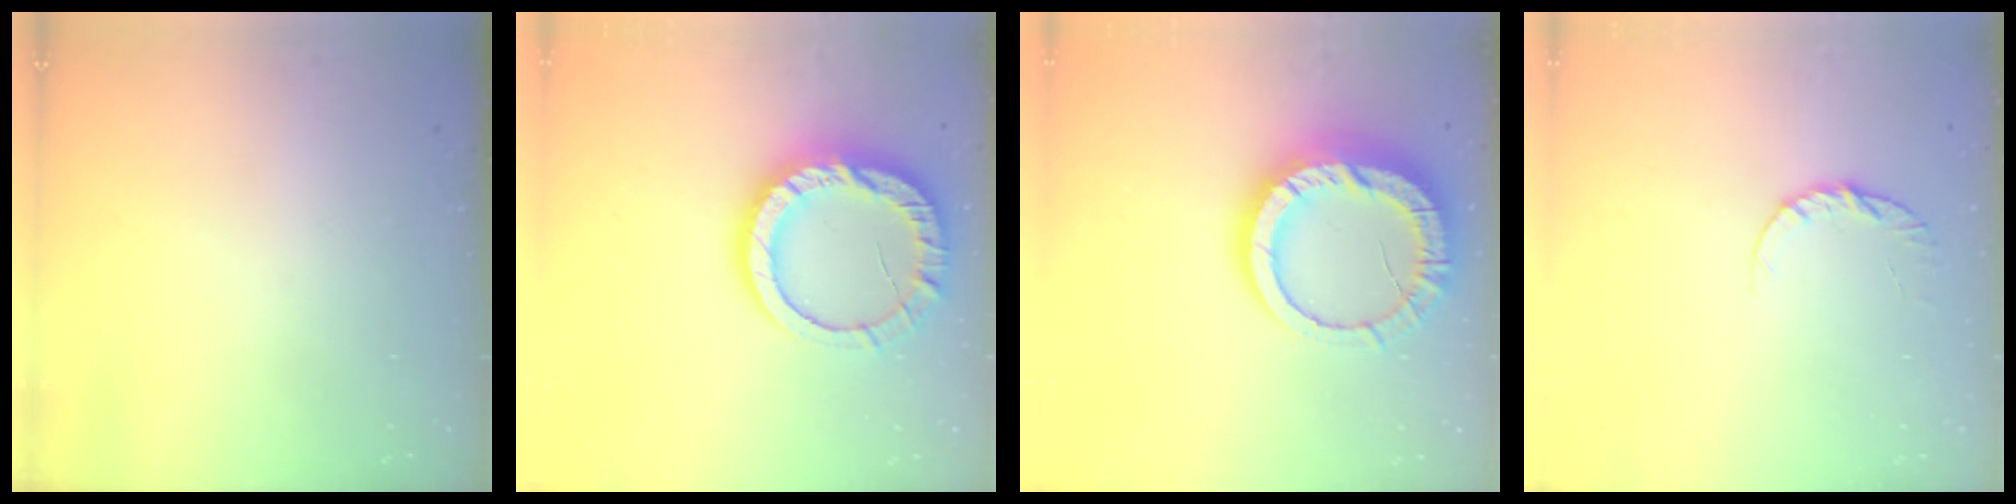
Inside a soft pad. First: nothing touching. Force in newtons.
{"total": 16.7, "press": 16.6, "slide": 1.4}
{"total": 16.2, "press": 16.2, "slide": 1.5}
{"total": 6.3, "press": 6.3, "slide": 0.6}